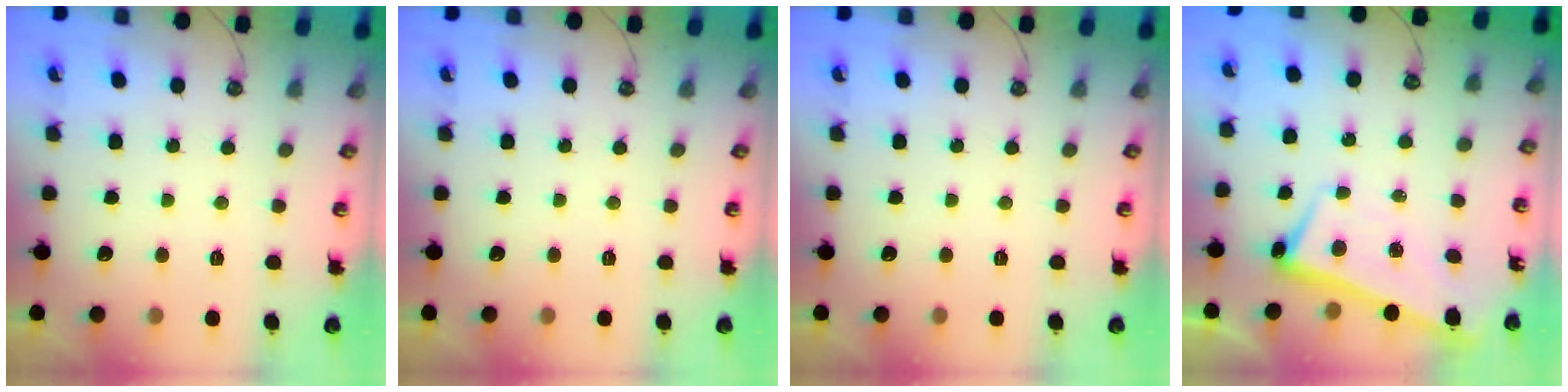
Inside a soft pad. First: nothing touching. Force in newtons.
{"total": 0.0}
{"total": 0.0}
{"total": 2.7, "press": 2.6, "slide": 0.8}